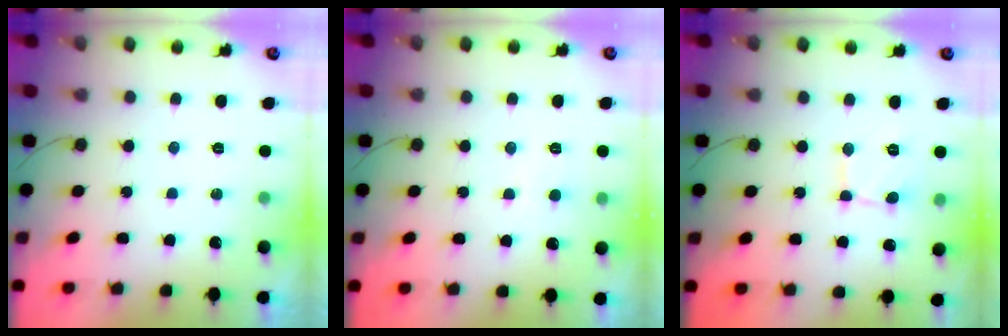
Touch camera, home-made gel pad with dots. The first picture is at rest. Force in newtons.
{"total": 4.8, "press": 4.8, "slide": 0.5}
{"total": 2.6, "press": 2.6, "slide": 0.2}